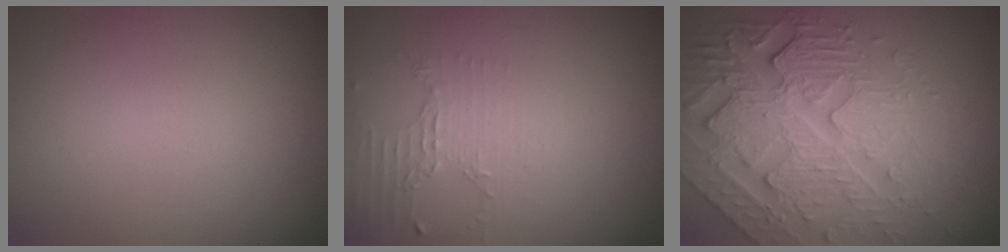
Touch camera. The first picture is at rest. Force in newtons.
{"total": 1.9, "press": 1.4, "slide": 1.3}
{"total": 8.5, "press": 5.9, "slide": 6.2}